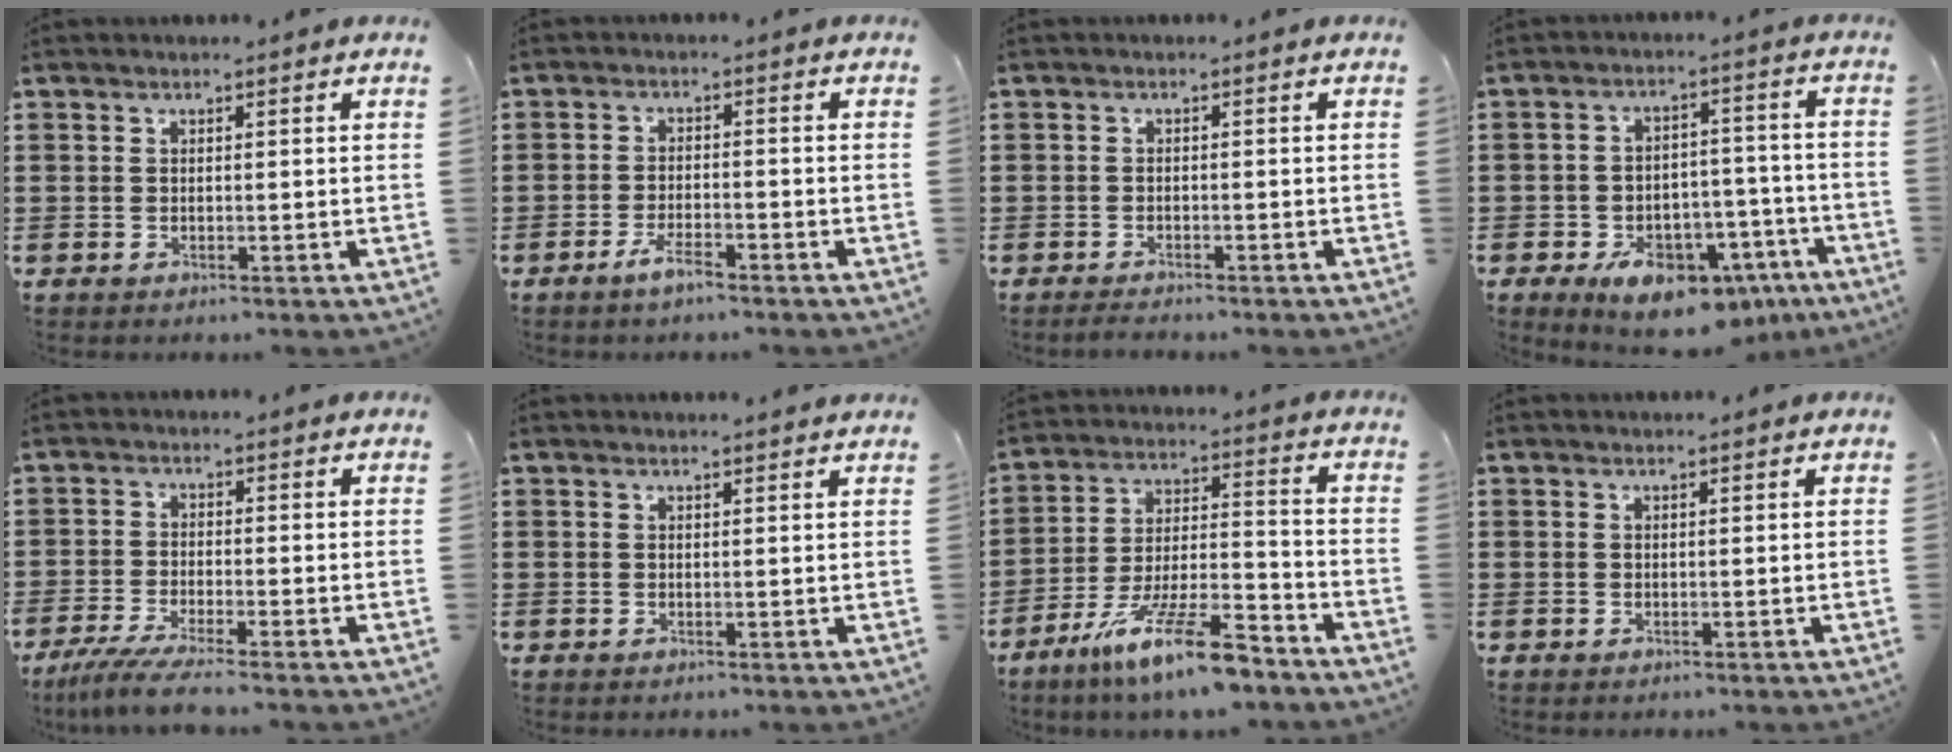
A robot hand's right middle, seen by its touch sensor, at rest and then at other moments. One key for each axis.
{"total": 3.3, "fx": -2.3, "fy": 0.7, "fz": 2.2, "tx": -0.051, "ty": 0.002, "tz": -0.047}
{"total": 1.0, "fx": -1.0, "fy": 0.1, "fz": 0.2, "tx": -0.008, "ty": -0.003, "tz": -0.019}
{"total": 8.6, "fx": -5.9, "fy": 4.3, "fz": 4.5, "tx": -0.071, "ty": 0.031, "tz": -0.101}
{"total": 4.4, "fx": -3.8, "fy": -0.2, "fz": 2.2, "tx": -0.059, "ty": -0.021, "tz": -0.077}
{"total": 0.7, "fx": 0.7, "fy": -0.1, "fz": 0.1, "tx": 0.004, "ty": -0.005, "tz": 0.011}
{"total": 12.7, "fx": -9.5, "fy": 2.0, "fz": 8.3, "tx": -0.154, "ty": 0.023, "tz": -0.176}
{"total": 0.0}